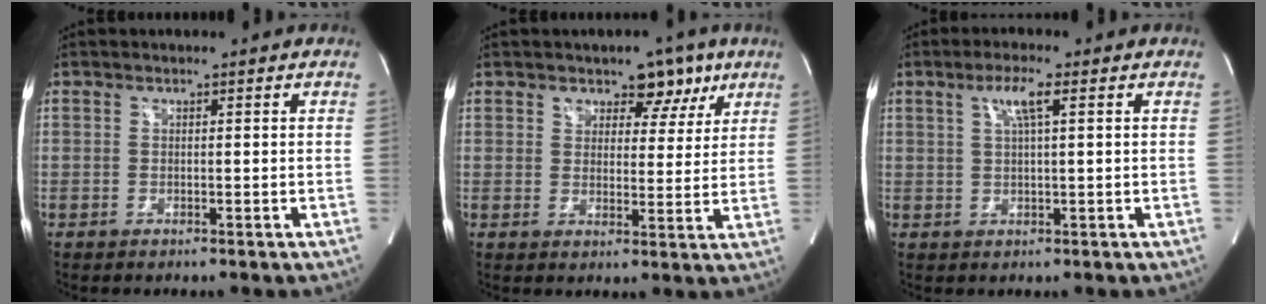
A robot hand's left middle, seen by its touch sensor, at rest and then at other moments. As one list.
[{"total": 6.2, "force": [4.0, 3.8, 2.9], "torque": [-0.017, 0.004, 0.054]}, {"total": 3.9, "force": [1.6, 0.1, 3.6], "torque": [-0.070, 0.004, 0.030]}]